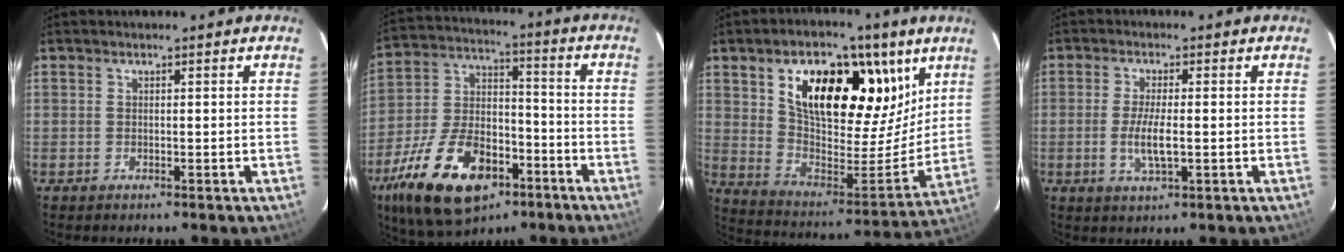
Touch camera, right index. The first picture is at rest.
{"total": 21.9, "force": [-11.9, 11.5, 14.4], "torque": [-0.301, -0.006, -0.196]}
{"total": 25.3, "force": [12.7, 13.1, 17.6], "torque": [-0.288, 0.010, 0.220]}
{"total": 5.2, "force": [-1.0, 1.0, 5.0], "torque": [-0.101, -0.008, -0.018]}